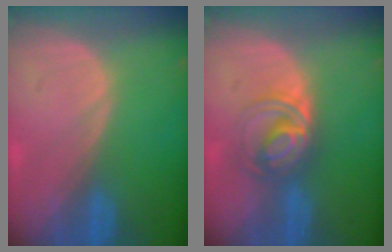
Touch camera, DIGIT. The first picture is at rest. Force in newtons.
{"total": 6.0, "press": 5.6, "slide": 2.1}